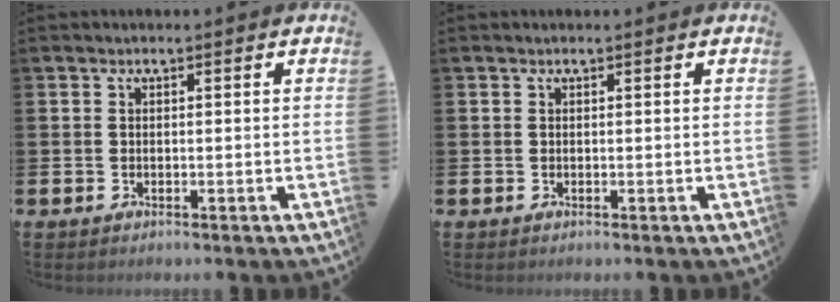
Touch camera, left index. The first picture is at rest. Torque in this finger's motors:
{"motor_torque": [-0.14, 0.13, -0.13, -0.01]}